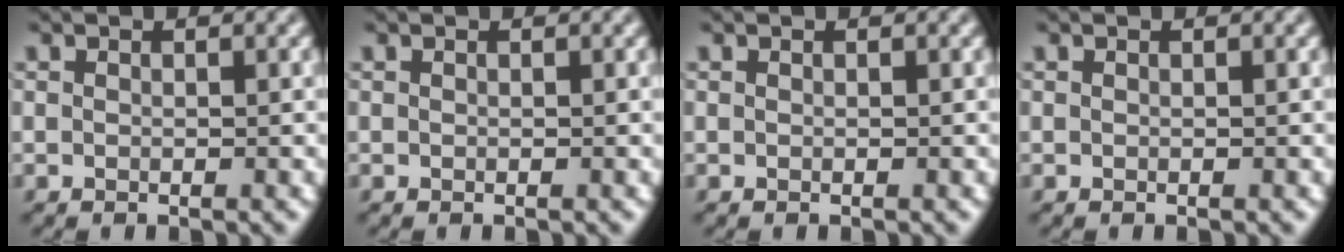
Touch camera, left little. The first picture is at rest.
{"total": 0.0}
{"total": 0.0}
{"total": 0.0}